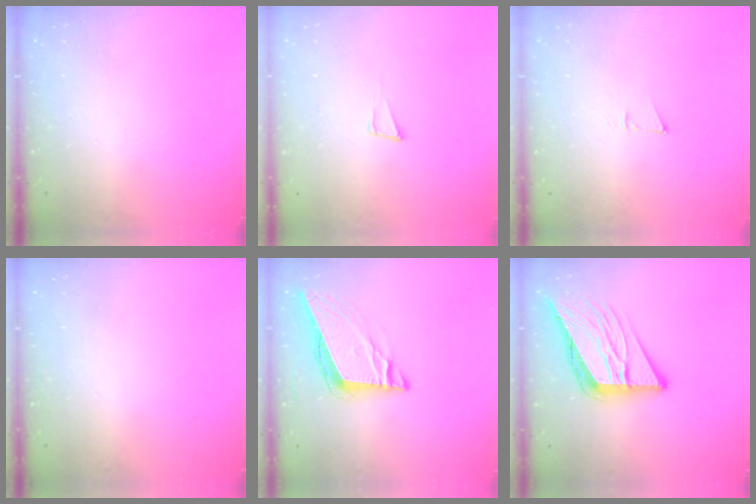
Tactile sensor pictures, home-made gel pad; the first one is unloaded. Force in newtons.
{"total": 4.8, "press": 3.6, "slide": 3.2}
{"total": 3.1, "press": 3.1, "slide": 0.7}
{"total": 1.6, "press": 1.6, "slide": 0.0}
{"total": 8.6, "press": 8.5, "slide": 1.3}
{"total": 12.2, "press": 12.1, "slide": 1.4}